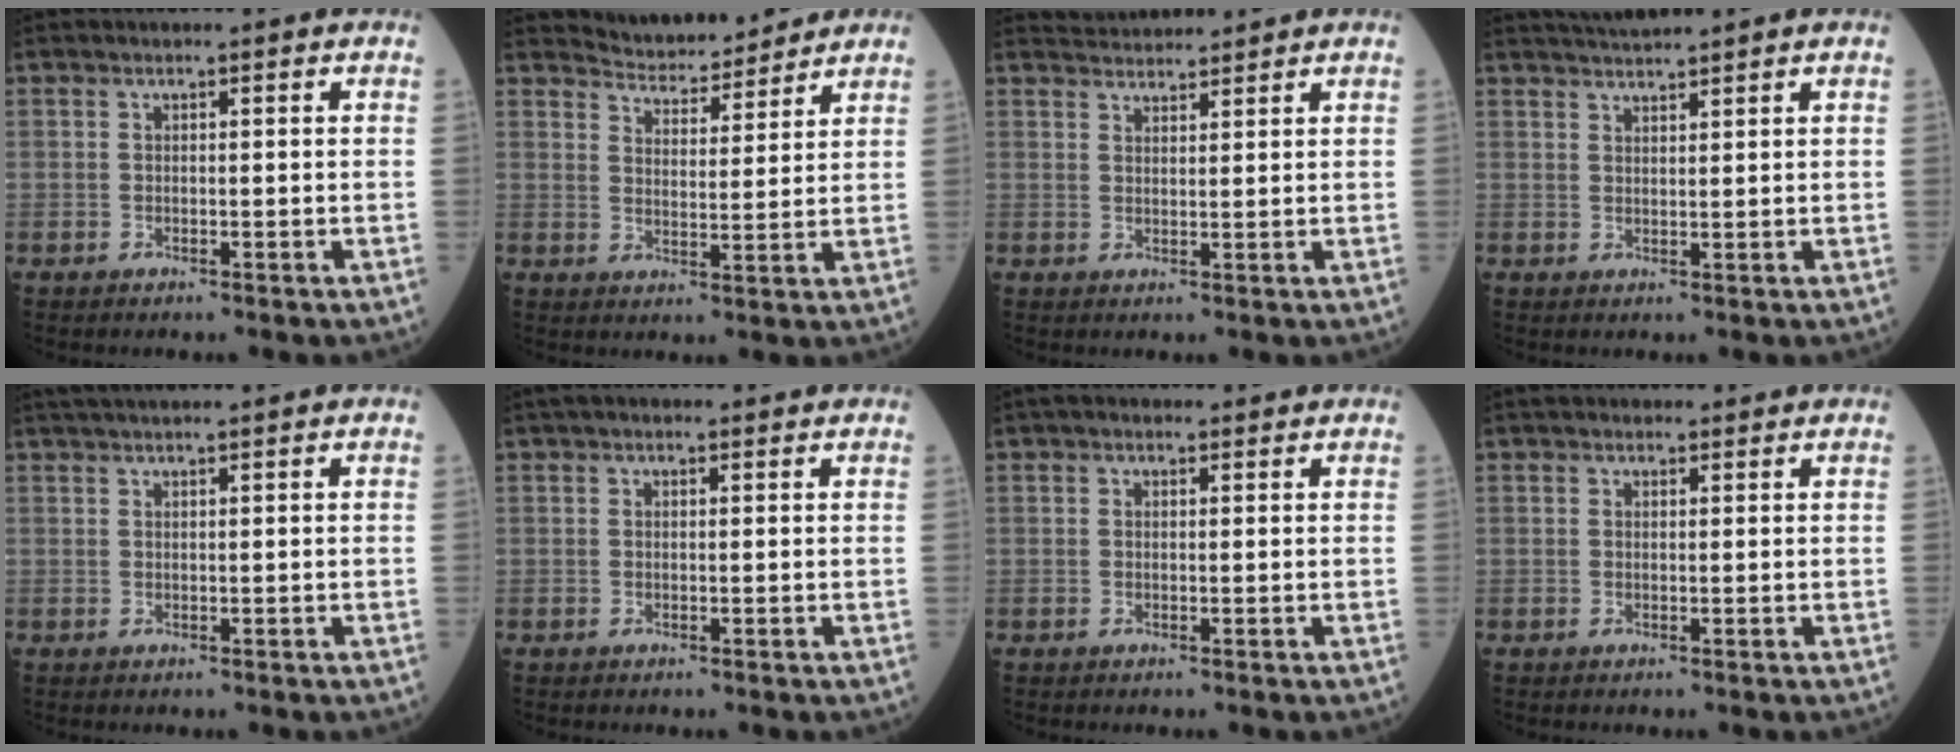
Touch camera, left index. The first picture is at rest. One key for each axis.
{"total": 7.8, "fx": 7.7, "fy": 1.4, "fz": 0.9, "tx": -0.022, "ty": 0.012, "tz": 0.119}
{"total": 4.1, "fx": 4.1, "fy": -0.1, "fz": 0.0, "tx": -0.010, "ty": 0.028, "tz": 0.074}
{"total": 3.6, "fx": 3.4, "fy": -0.9, "fz": 0.8, "tx": -0.014, "ty": 0.017, "tz": 0.065}
{"total": 6.0, "fx": 5.2, "fy": -0.4, "fz": 2.9, "tx": -0.041, "ty": 0.033, "tz": 0.082}
{"total": 2.8, "fx": 2.4, "fy": 1.0, "fz": 1.2, "tx": -0.016, "ty": 0.034, "tz": 0.035}
{"total": 1.8, "fx": 1.5, "fy": 0.9, "fz": 0.6, "tx": -0.012, "ty": 0.022, "tz": 0.021}
{"total": 2.4, "fx": 2.2, "fy": 0.9, "fz": 0.4, "tx": -0.004, "ty": 0.022, "tz": 0.032}